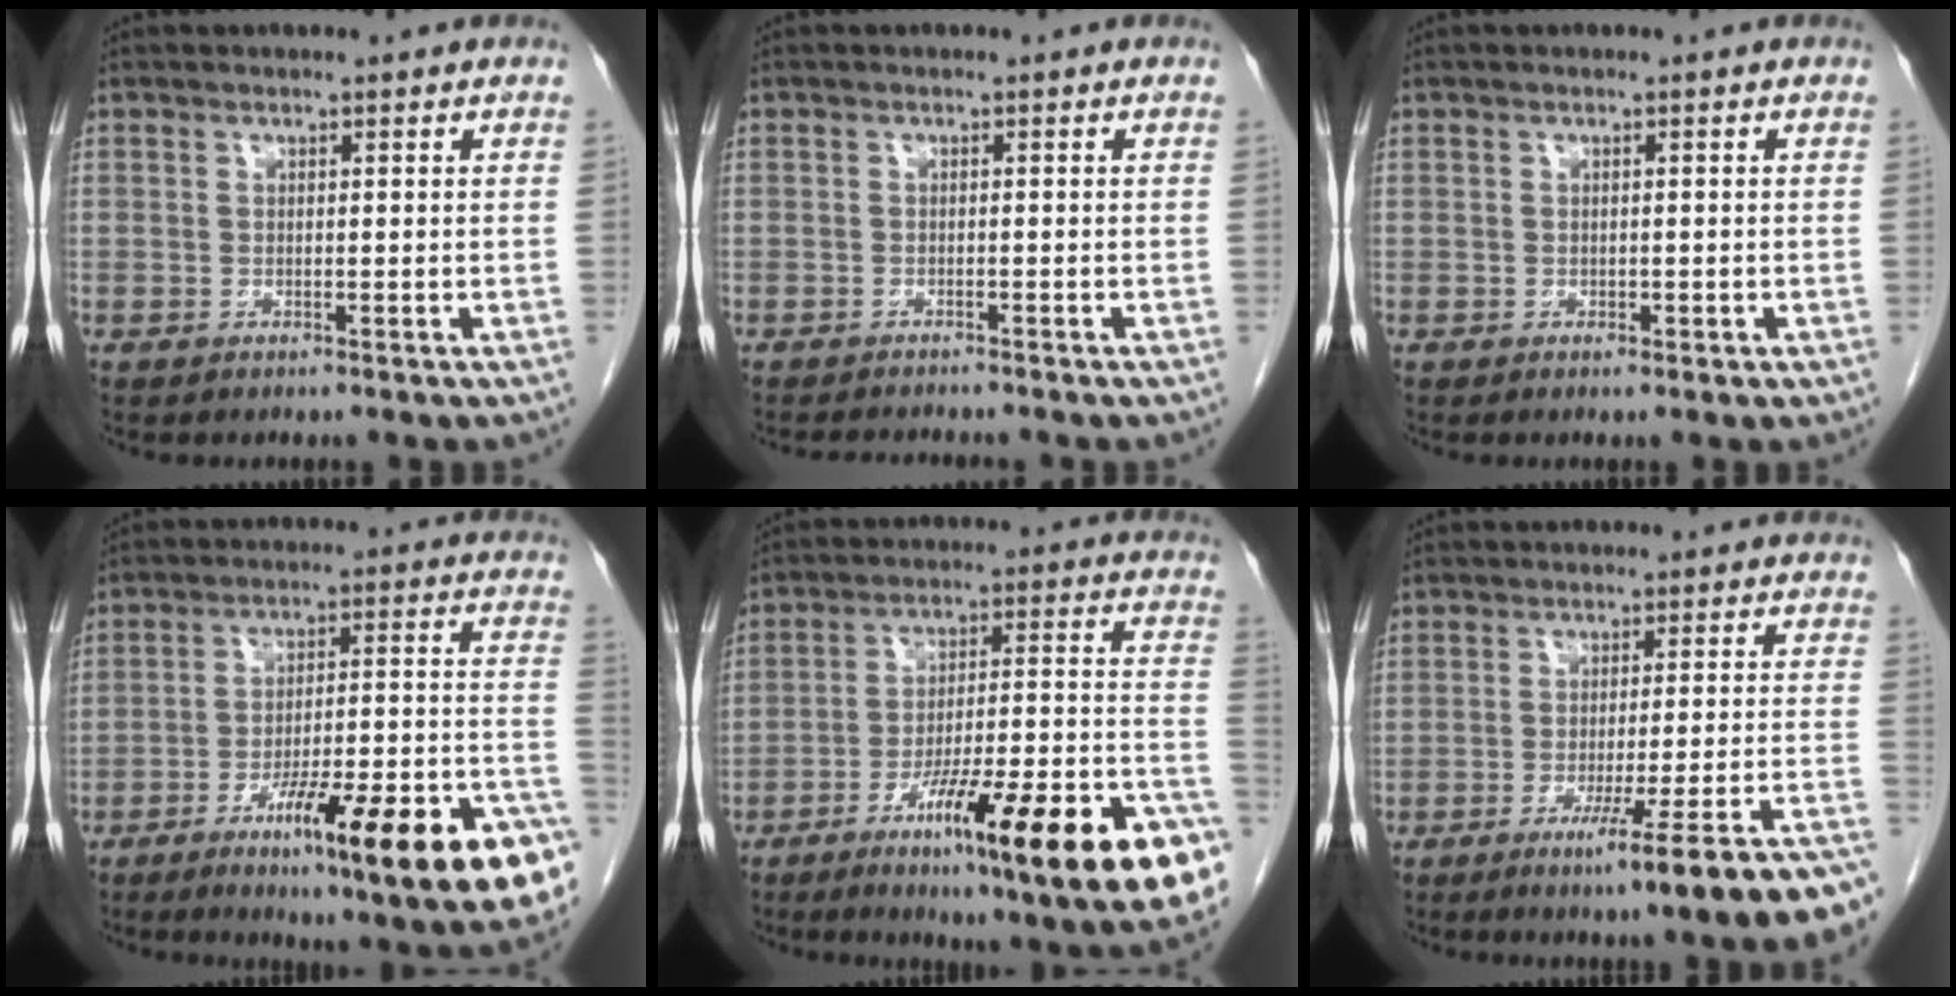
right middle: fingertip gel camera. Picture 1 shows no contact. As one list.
[{"total": 3.3, "force": [-3.2, 0.1, 0.9], "torque": [-0.012, -0.012, -0.046]}, {"total": 0.8, "force": [-0.4, 0.4, 0.6], "torque": [-0.011, -0.002, -0.002]}, {"total": 22.4, "force": [-11.9, 1.6, 18.9], "torque": [-0.200, 0.002, -0.175]}, {"total": 25.4, "force": [-13.1, 1.9, 21.7], "torque": [-0.233, -0.005, -0.198]}, {"total": 15.4, "force": [-10.9, -1.2, 10.8], "torque": [-0.106, -0.004, -0.155]}]